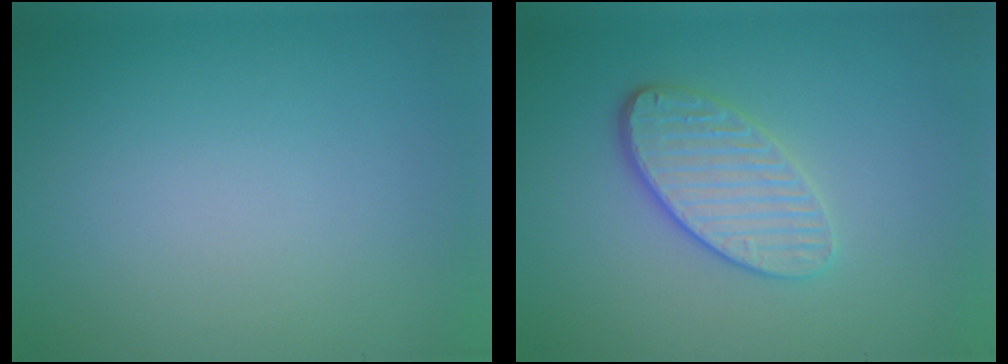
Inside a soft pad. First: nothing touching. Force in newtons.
{"total": 4.0, "press": 3.2, "slide": 2.4}